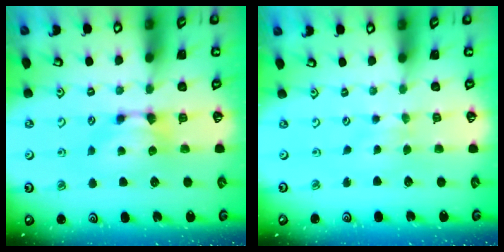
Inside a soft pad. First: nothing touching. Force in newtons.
{"total": 2.5, "press": 2.5, "slide": 0.3}